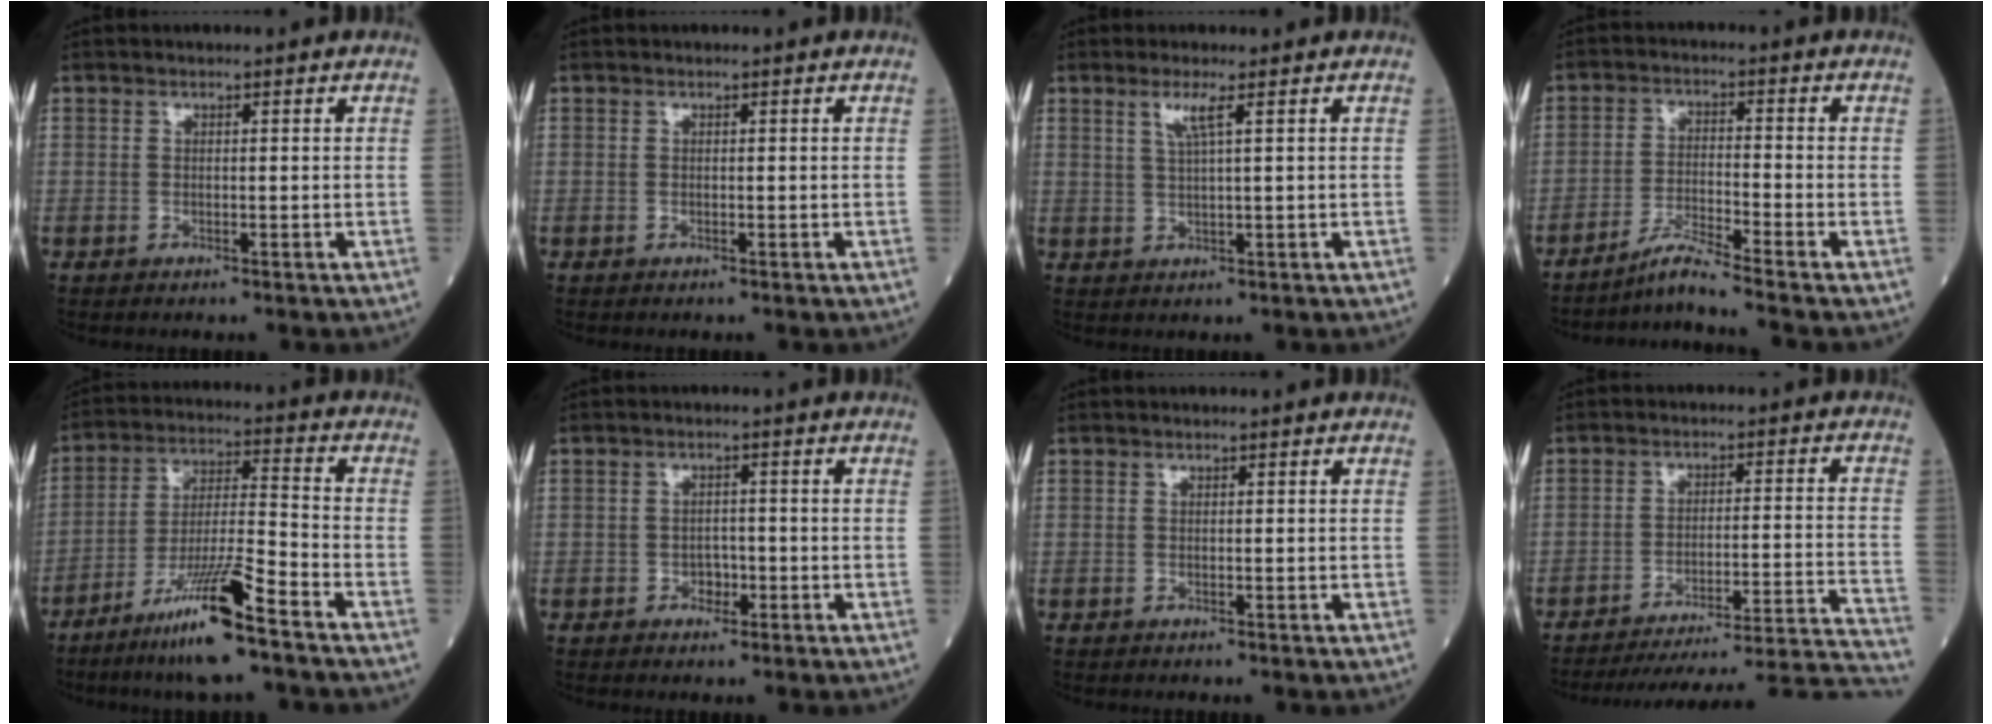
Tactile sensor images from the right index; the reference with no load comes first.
{"total": 0.0}
{"total": 2.8, "force": [1.4, -0.4, 2.5], "torque": [-0.056, -0.001, 0.028]}
{"total": 5.1, "force": [-4.5, -2.0, 1.4], "torque": [-0.034, -0.024, -0.085]}
{"total": 12.9, "force": [-8.4, 0.0, 9.8], "torque": [-0.182, -0.028, -0.158]}
{"total": 2.1, "force": [-1.0, 1.4, 1.1], "torque": [-0.010, 0.007, -0.014]}
{"total": 0.0}
{"total": 23.7, "force": [-22.5, -1.8, 7.1], "torque": [-0.039, -0.011, -0.295]}